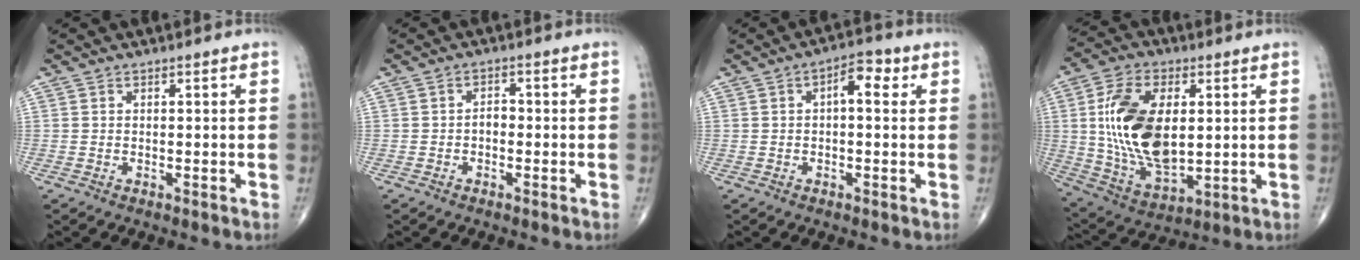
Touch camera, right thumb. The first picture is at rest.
{"total": 1.9, "force": [-0.5, 1.3, 1.3], "torque": [-0.010, 0.008, -0.014]}
{"total": 5.1, "force": [1.2, 2.4, 4.3], "torque": [-0.051, 0.015, 0.010]}
{"total": 19.2, "force": [2.3, 10.6, 15.8], "torque": [-0.291, -0.014, 0.051]}